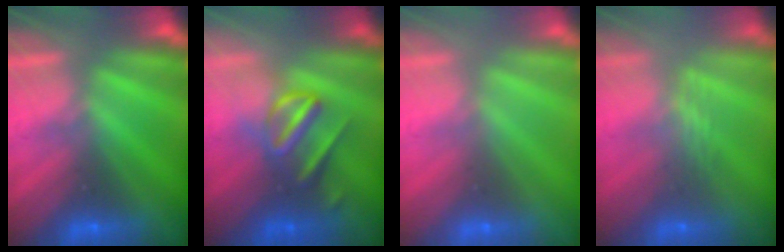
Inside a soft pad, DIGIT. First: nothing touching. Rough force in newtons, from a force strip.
{"total": 3.0}
{"total": 3.4}
{"total": 2.4}